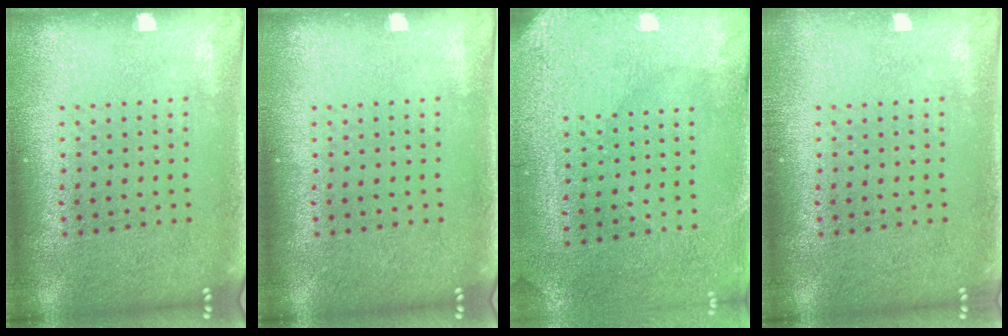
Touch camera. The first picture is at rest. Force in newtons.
{"total": 0.0}
{"total": 2.9, "press": 2.7, "slide": 1.1}
{"total": 0.6, "press": 0.6, "slide": 0.1}